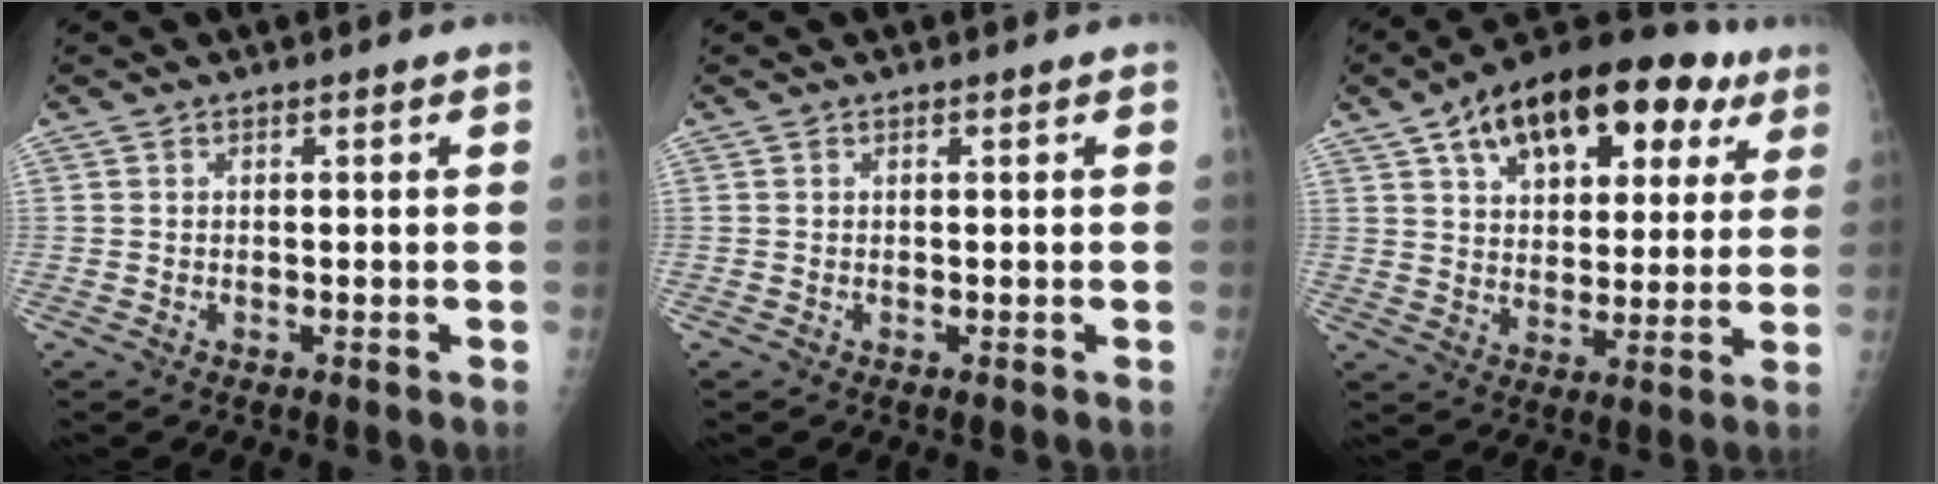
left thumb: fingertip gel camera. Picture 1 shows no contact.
{"total": 0.0}
{"total": 22.4, "force": [10.8, 12.4, 15.2], "torque": [-0.191, 0.005, 0.162]}